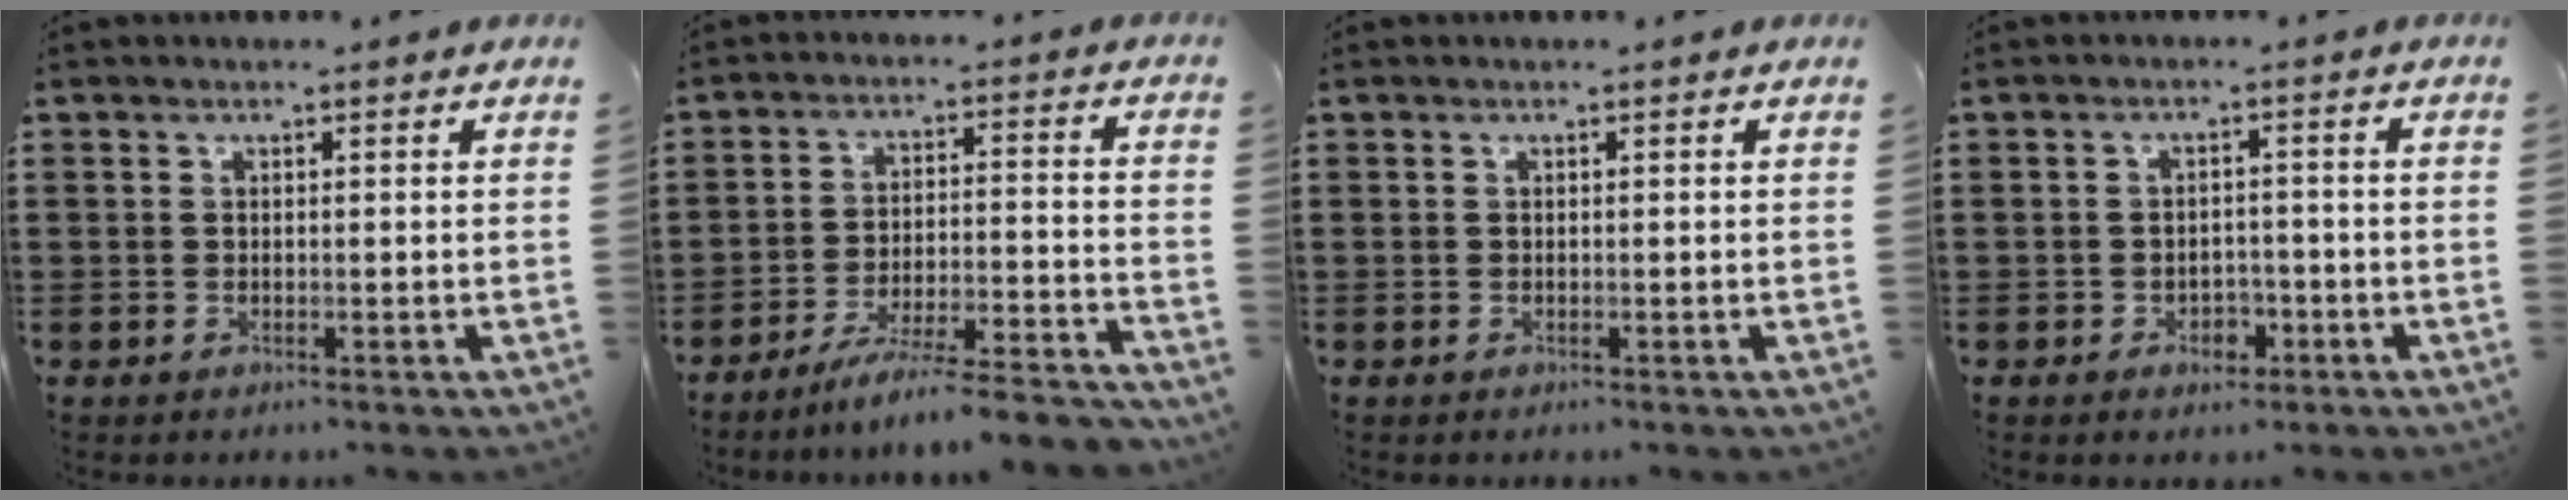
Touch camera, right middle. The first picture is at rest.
{"total": 7.4, "force": [-6.7, -0.4, 3.0], "torque": [-0.052, -0.006, -0.128]}
{"total": 0.0}
{"total": 2.3, "force": [-1.4, 1.5, 1.0], "torque": [-0.023, 0.002, -0.030]}